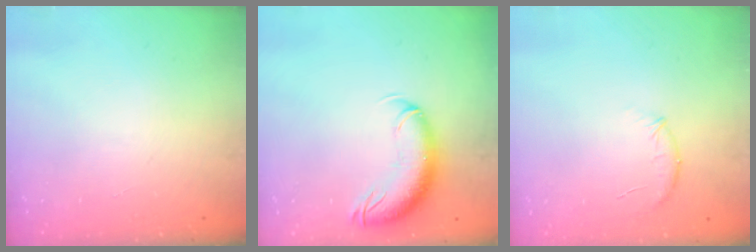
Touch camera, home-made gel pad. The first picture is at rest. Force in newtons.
{"total": 12.1, "press": 11.8, "slide": 2.7}
{"total": 8.3, "press": 8.1, "slide": 1.7}